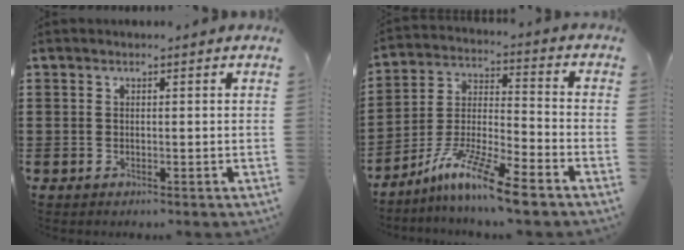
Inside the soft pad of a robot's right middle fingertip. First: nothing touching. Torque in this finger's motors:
{"motor_torque": [2.14, 0.00, 0.55, 0.21]}